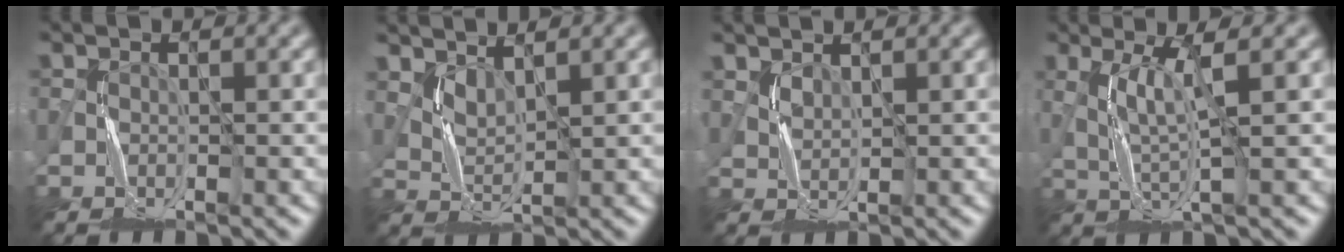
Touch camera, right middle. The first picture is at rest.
{"total": 1.9, "force": [1.3, 0.8, 1.2], "torque": [-0.031, -0.009, 0.035]}
{"total": 1.3, "force": [1.0, 0.6, 0.6], "torque": [-0.016, -0.001, 0.027]}
{"total": 2.9, "force": [0.6, 0.0, 2.8], "torque": [-0.067, -0.007, 0.023]}